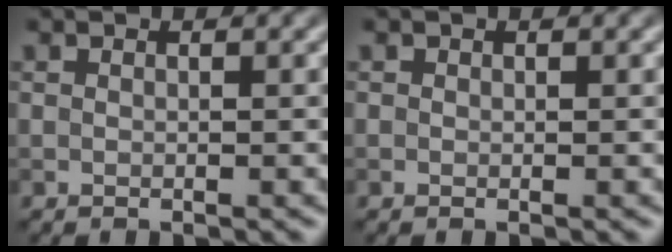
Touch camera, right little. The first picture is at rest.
{"total": 0.0}